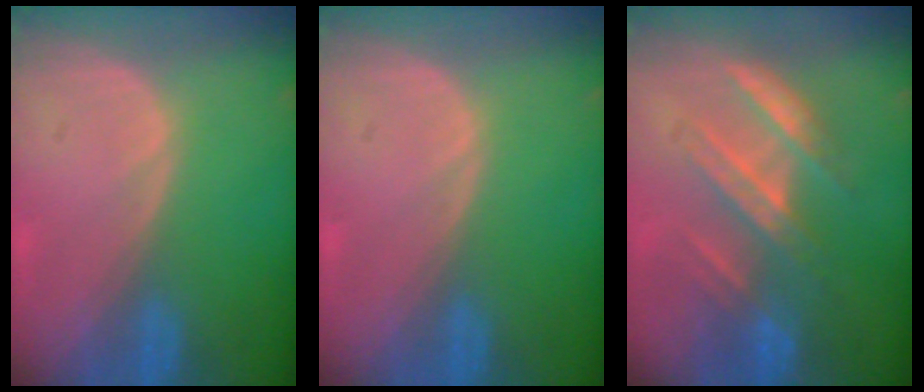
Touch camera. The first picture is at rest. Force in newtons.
{"total": 0.0}
{"total": 6.9, "press": 6.8, "slide": 1.2}